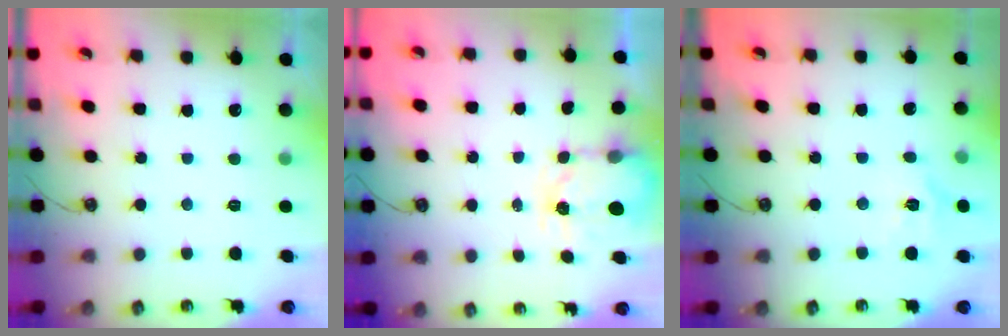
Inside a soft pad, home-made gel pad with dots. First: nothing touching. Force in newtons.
{"total": 3.7, "press": 3.7, "slide": 0.4}
{"total": 8.7, "press": 8.7, "slide": 1.1}